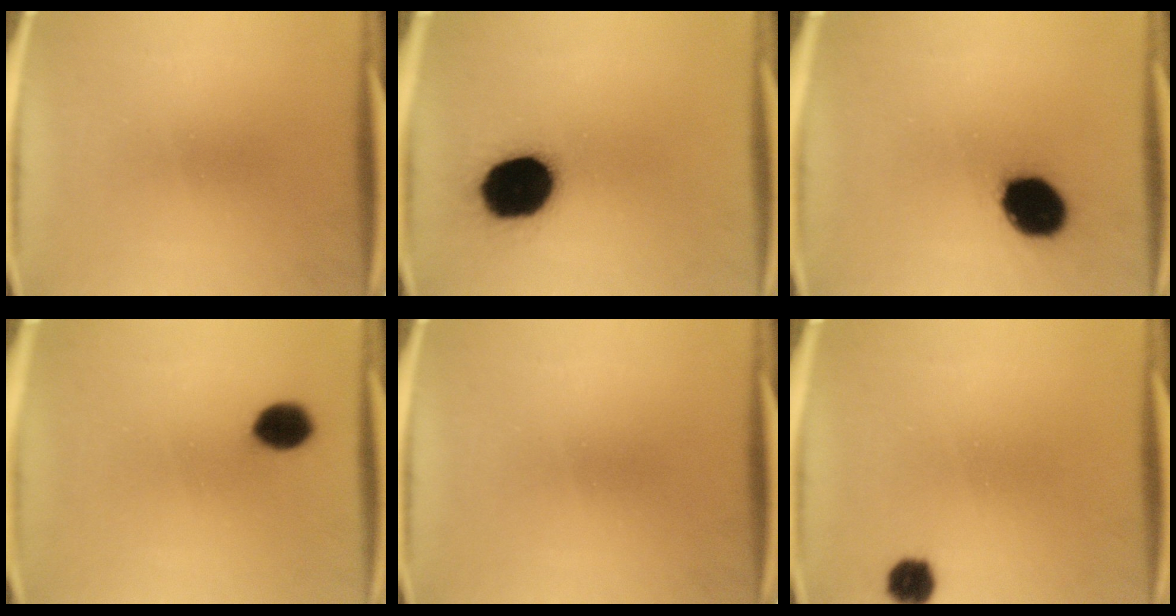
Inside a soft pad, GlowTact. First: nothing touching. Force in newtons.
{"total": 19.4}
{"total": 14.0}
{"total": 6.0}
{"total": 0.0}
{"total": 4.0}